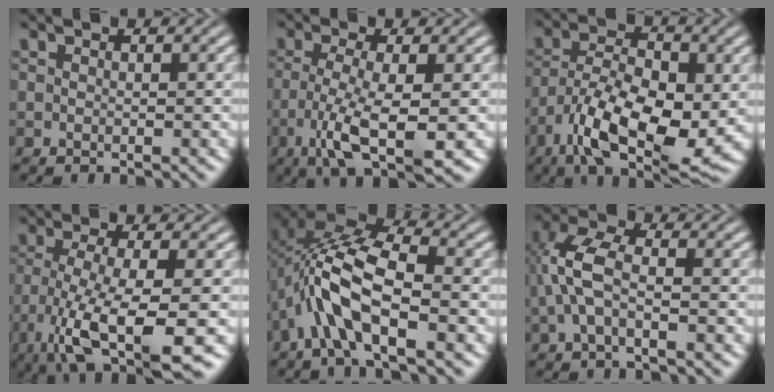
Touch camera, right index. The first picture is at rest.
{"total": 7.0, "force": [-2.0, 1.9, 6.4], "torque": [-0.114, -0.036, -0.015]}
{"total": 10.7, "force": [-3.2, 5.9, 8.3], "torque": [-0.150, -0.061, -0.033]}
{"total": 9.6, "force": [-4.9, 3.5, 7.5], "torque": [-0.155, -0.058, -0.050]}
{"total": 8.8, "force": [0.2, 5.5, 6.8], "torque": [-0.139, -0.011, -0.002]}
{"total": 3.7, "force": [0.2, 1.5, 3.4], "torque": [-0.082, -0.006, 0.007]}